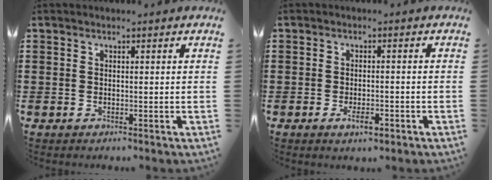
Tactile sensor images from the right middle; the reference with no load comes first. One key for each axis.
{"total": 2.5, "fx": -1.4, "fy": 0.9, "fz": 1.9, "tx": -0.034, "ty": 0.000, "tz": -0.025}